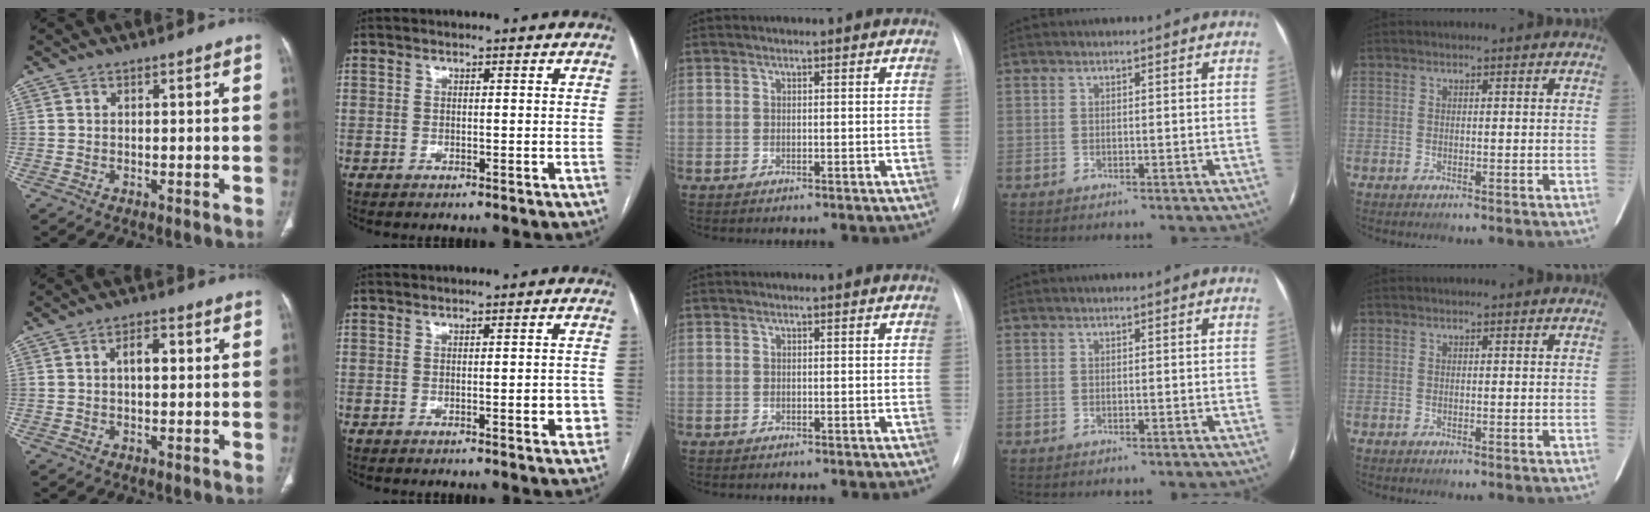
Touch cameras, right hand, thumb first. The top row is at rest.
{"thumb": {"total": 3.9, "force": [0.7, 1.9, 3.3], "torque": [-0.051, 0.009, 0.010]}, "index": {"total": 3.4, "force": [-1.1, 0.9, 3.1], "torque": [-0.030, 0.003, -0.012]}}